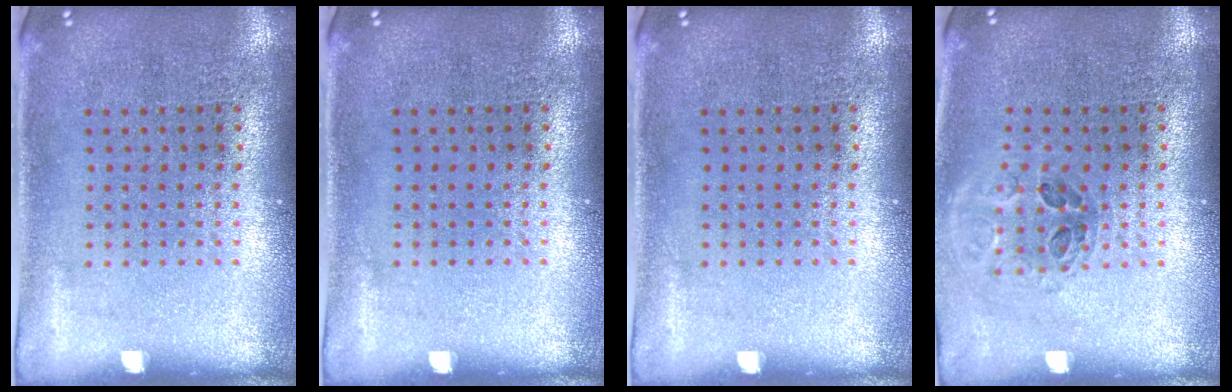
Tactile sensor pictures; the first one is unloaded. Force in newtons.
{"total": 0.0}
{"total": 0.0}
{"total": 1.0, "press": 1.0, "slide": 0.3}